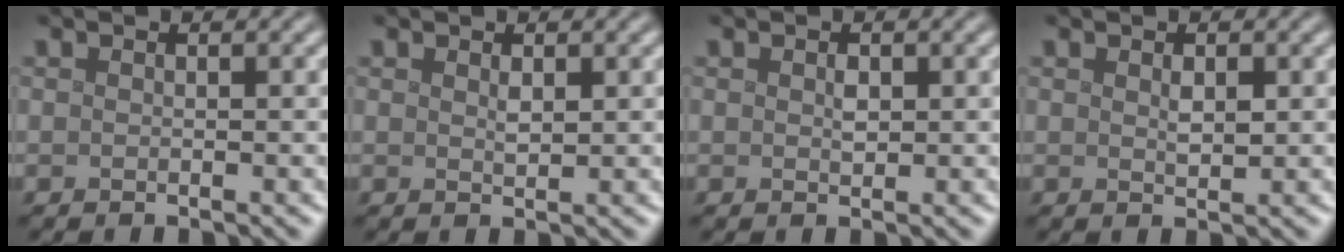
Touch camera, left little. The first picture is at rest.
{"total": 0.9, "force": [0.4, 0.4, 0.7], "torque": [-0.018, -0.002, 0.010]}
{"total": 1.0, "force": [0.2, 0.6, 0.8], "torque": [-0.014, 0.000, 0.004]}
{"total": 1.4, "force": [0.4, 0.7, 1.2], "torque": [-0.022, -0.003, 0.011]}